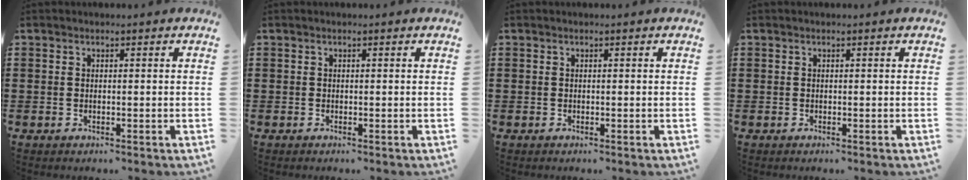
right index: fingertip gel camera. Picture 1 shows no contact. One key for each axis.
{"total": 0.0}
{"total": 0.0}
{"total": 0.0}